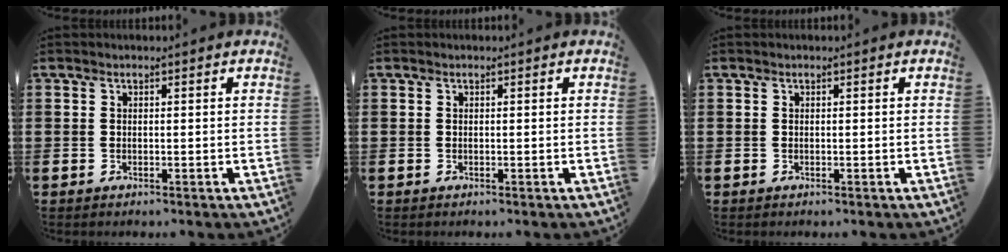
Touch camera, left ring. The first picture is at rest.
{"total": 0.0}
{"total": 0.0}